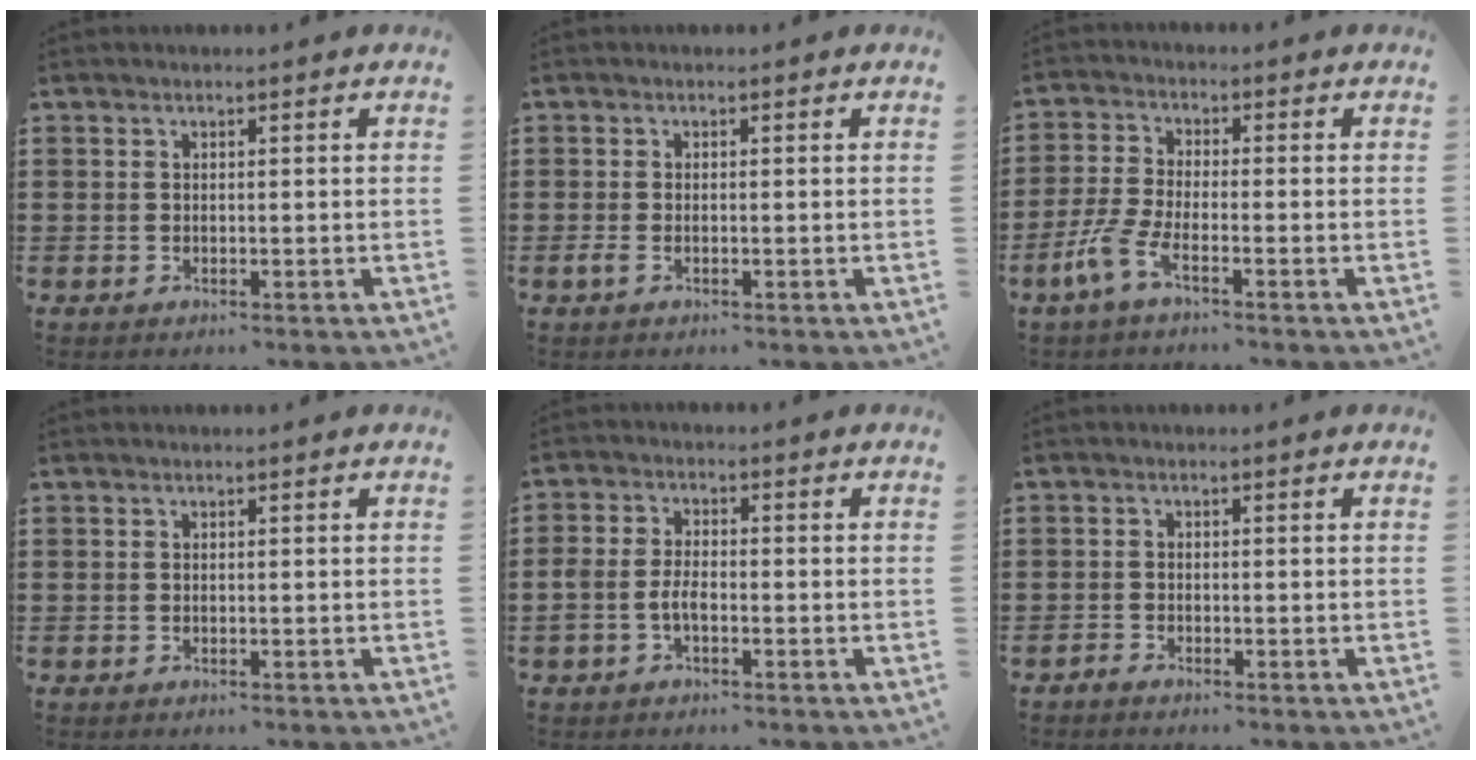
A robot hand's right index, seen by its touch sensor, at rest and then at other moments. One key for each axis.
{"total": 0.7, "fx": -0.3, "fy": 0.3, "fz": 0.6, "tx": -0.019, "ty": -0.006, "tz": -0.008}
{"total": 4.9, "fx": -3.1, "fy": 1.1, "fz": 3.7, "tx": -0.105, "ty": -0.015, "tz": -0.065}
{"total": 0.0}
{"total": 3.1, "fx": -1.3, "fy": 1.5, "fz": 2.4, "tx": -0.060, "ty": -0.001, "tz": -0.028}
{"total": 1.0, "fx": -1.0, "fy": 0.1, "fz": 0.1, "tx": -0.004, "ty": 0.001, "tz": -0.021}